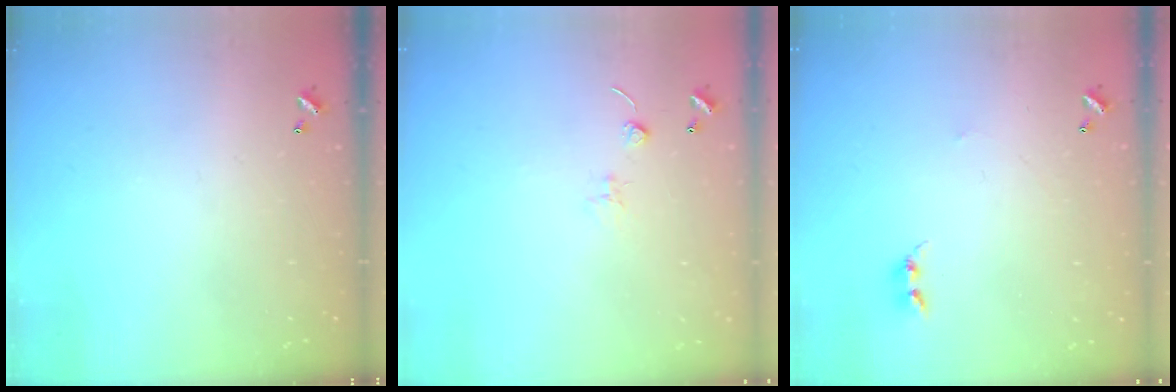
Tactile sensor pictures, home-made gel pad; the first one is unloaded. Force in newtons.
{"total": 0.0}
{"total": 2.9, "press": 2.9, "slide": 0.3}